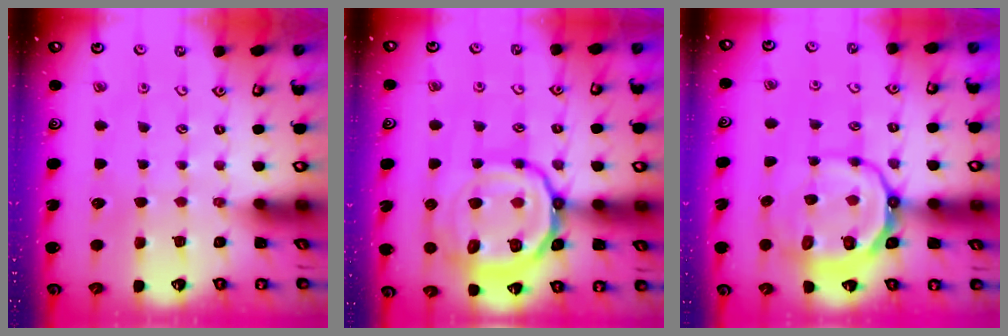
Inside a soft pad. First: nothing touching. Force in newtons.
{"total": 20.5, "press": 20.4, "slide": 2.3}
{"total": 11.7, "press": 11.4, "slide": 2.8}